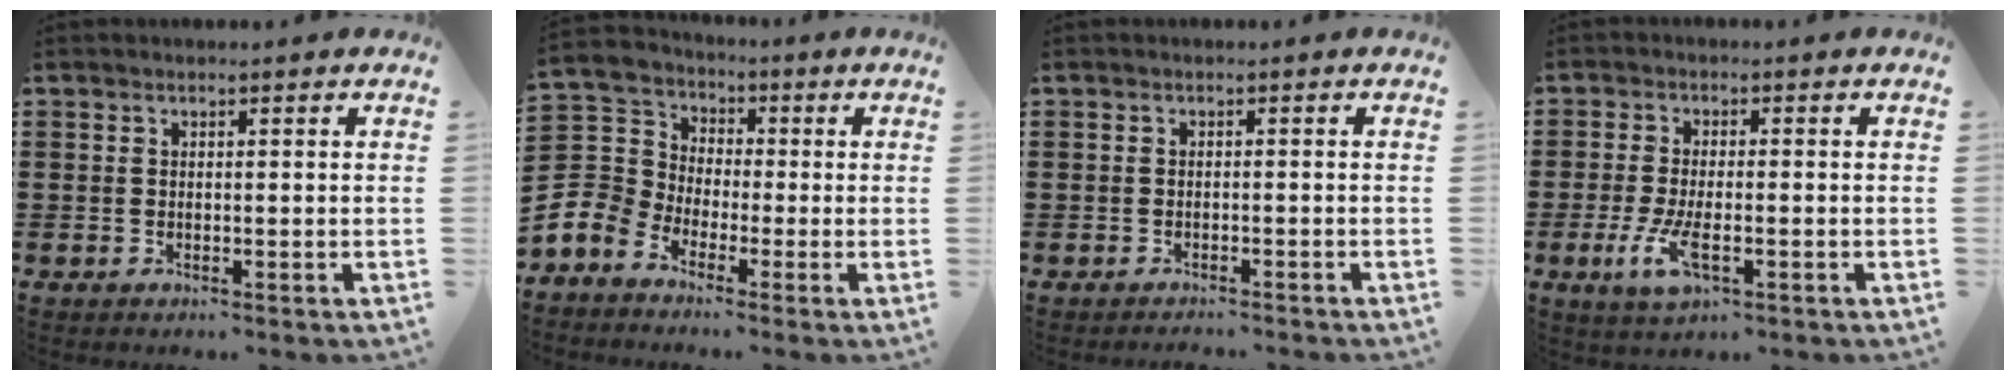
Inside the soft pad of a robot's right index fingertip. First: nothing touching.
{"total": 6.6, "force": [-2.2, 6.0, 1.5], "torque": [-0.085, -0.004, -0.051]}
{"total": 1.2, "force": [-1.2, -0.1, -0.2], "torque": [0.000, 0.001, -0.026]}
{"total": 5.4, "force": [-1.8, 1.9, 4.8], "torque": [-0.115, -0.016, -0.036]}